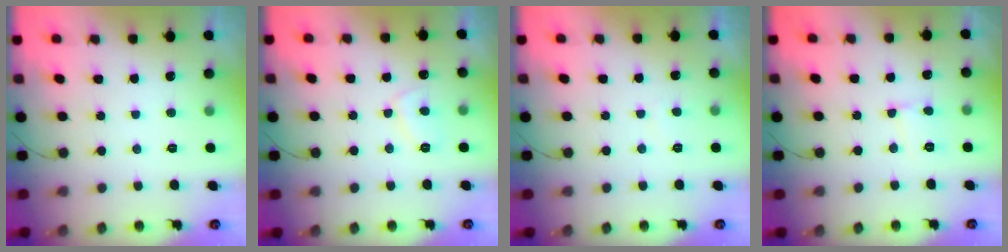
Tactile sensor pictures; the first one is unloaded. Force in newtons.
{"total": 4.1, "press": 4.1, "slide": 0.6}
{"total": 0.6, "press": 0.4, "slide": 0.4}
{"total": 6.0, "press": 6.0, "slide": 0.5}